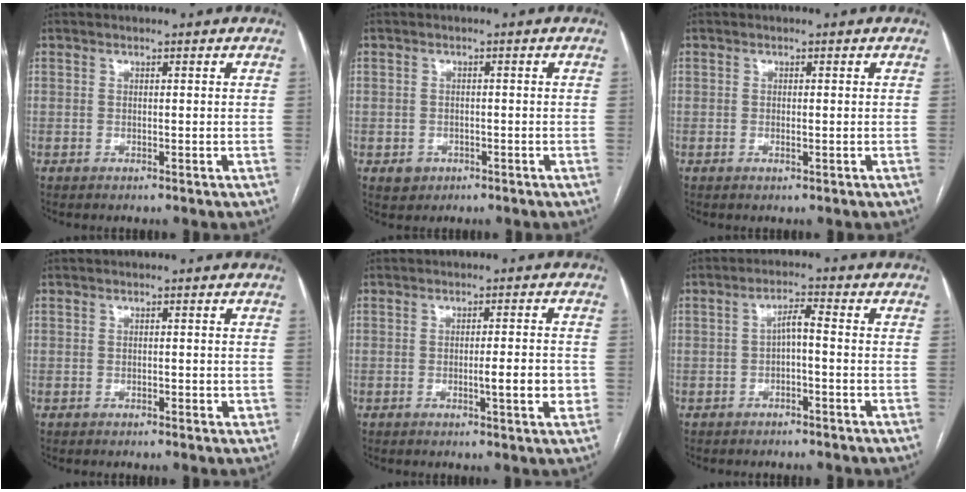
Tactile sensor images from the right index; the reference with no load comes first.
{"total": 2.6, "force": [-1.1, 2.3, 0.4], "torque": [0.001, 0.008, -0.012]}
{"total": 0.8, "force": [-0.2, 0.2, 0.7], "torque": [-0.016, -0.002, -0.001]}
{"total": 1.4, "force": [-0.3, 0.8, 1.1], "torque": [-0.014, 0.001, -0.003]}
{"total": 5.1, "force": [-1.1, 0.6, 5.0], "torque": [-0.073, -0.002, -0.014]}
{"total": 2.9, "force": [-0.6, 0.6, 2.8], "torque": [-0.048, 0.013, -0.008]}